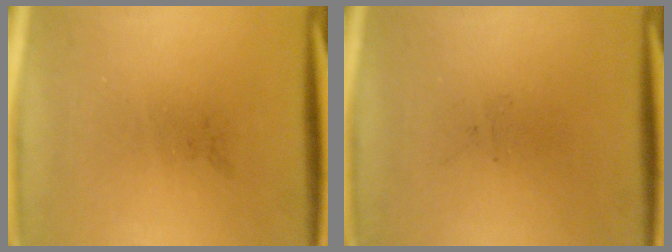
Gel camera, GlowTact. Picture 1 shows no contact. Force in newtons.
{"total": 0.0}